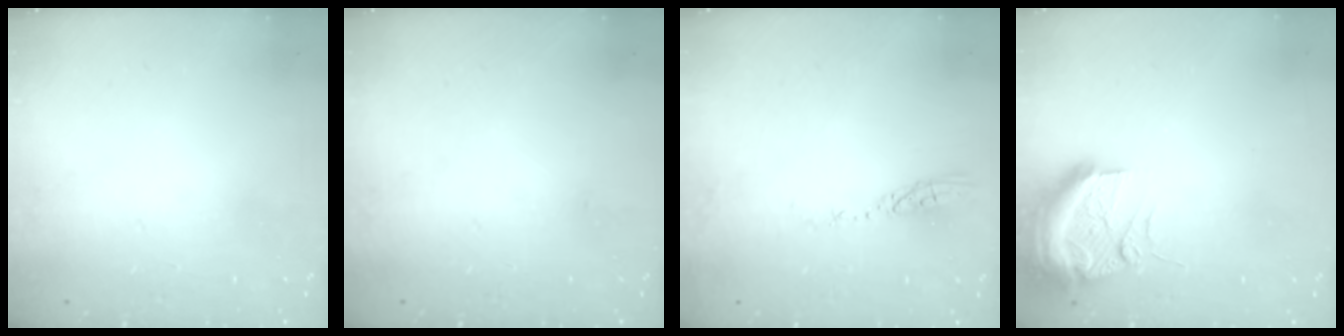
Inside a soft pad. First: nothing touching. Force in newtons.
{"total": 9.0, "press": 1.4, "slide": 8.9}
{"total": 3.7, "press": 3.6, "slide": 0.3}
{"total": 12.2, "press": 11.9, "slide": 2.6}